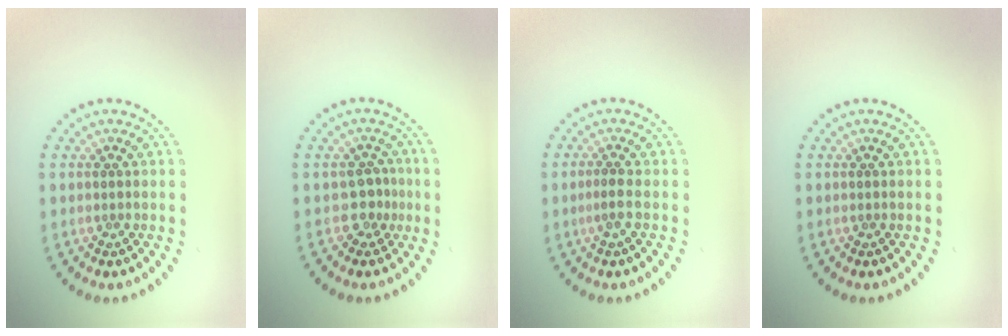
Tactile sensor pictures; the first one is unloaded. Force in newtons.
{"total": 1.9, "press": 1.4, "slide": 1.3}
{"total": 1.2, "press": 0.9, "slide": 0.8}
{"total": 0.0}